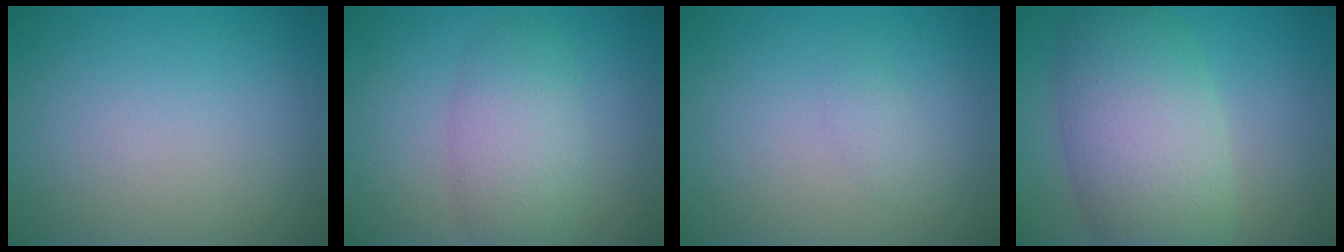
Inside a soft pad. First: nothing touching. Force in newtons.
{"total": 4.2, "press": 4.2, "slide": 0.1}
{"total": 0.9, "press": 0.9, "slide": 0.0}
{"total": 8.6, "press": 8.6, "slide": 0.6}